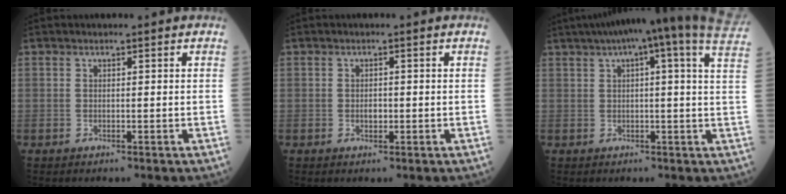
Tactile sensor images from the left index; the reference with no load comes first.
{"total": 1.5, "force": [-0.2, 1.0, 1.1], "torque": [-0.020, 0.002, 0.001]}
{"total": 21.4, "force": [17.0, 0.9, 13.0], "torque": [-0.202, 0.027, 0.209]}